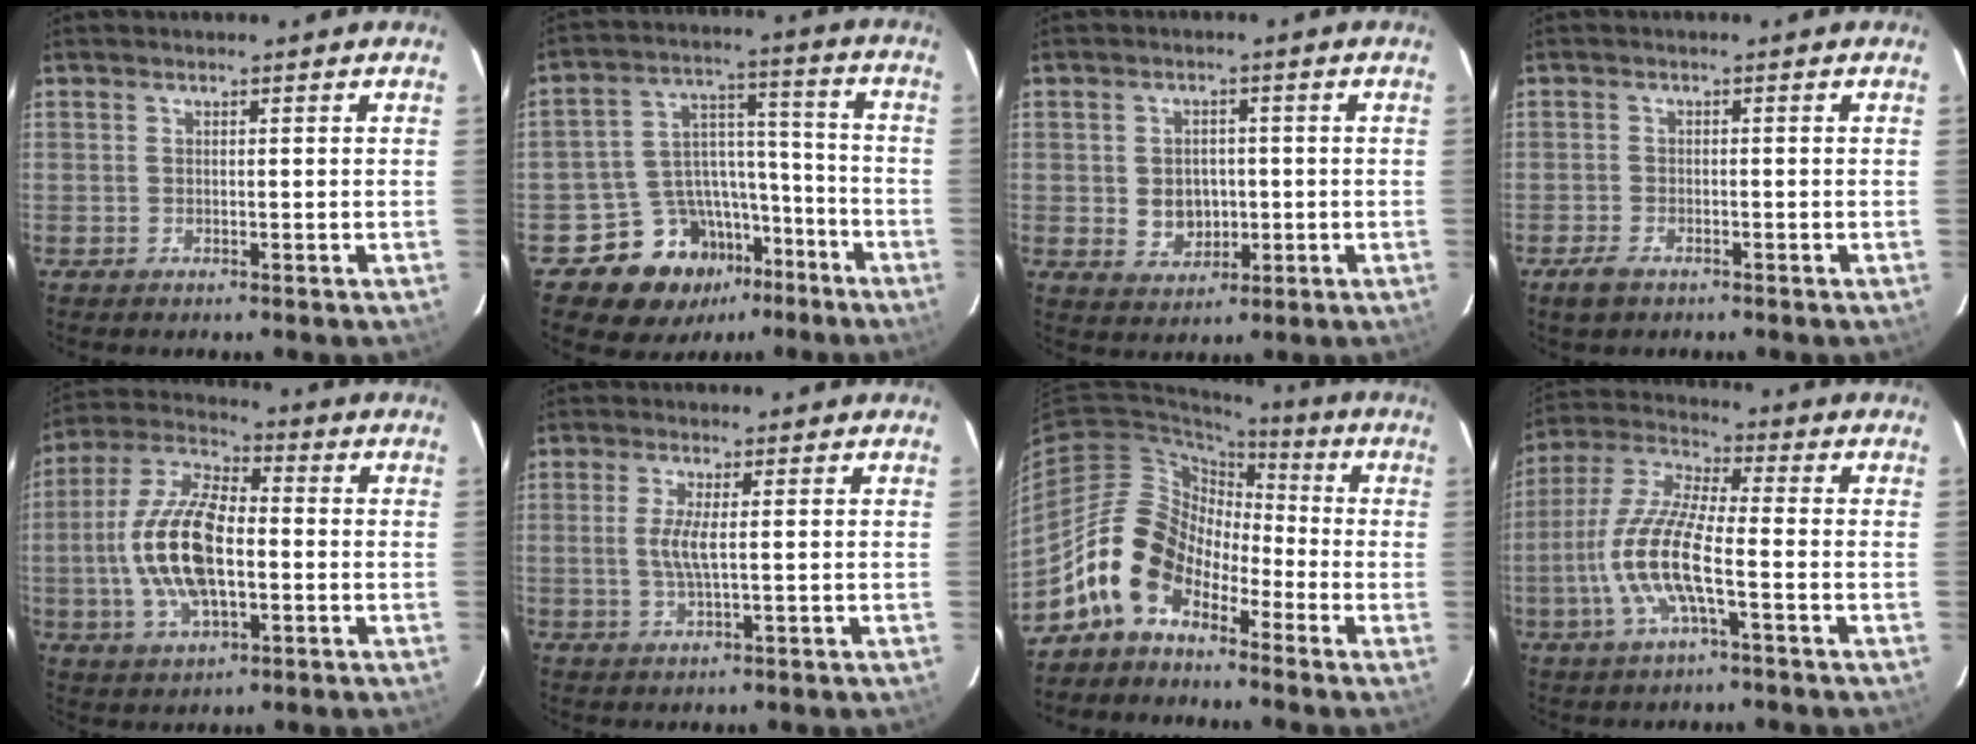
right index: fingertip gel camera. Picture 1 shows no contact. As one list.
[{"total": 14.0, "force": [-9.3, 9.8, 3.8], "torque": [-0.075, 0.058, -0.137]}, {"total": 5.7, "force": [-0.5, 4.9, 2.9], "torque": [-0.058, 0.004, 0.004]}, {"total": 3.3, "force": [-2.3, 1.6, 1.7], "torque": [-0.044, -0.006, -0.046]}, {"total": 15.9, "force": [-2.0, 7.1, 14.0], "torque": [-0.291, 0.006, -0.040]}, {"total": 3.9, "force": [0.2, 0.4, 3.9], "torque": [-0.081, -0.004, 0.002]}, {"total": 11.9, "force": [-6.8, 7.5, 6.3], "torque": [-0.121, 0.026, -0.137]}, {"total": 12.6, "force": [-3.8, 2.3, 11.9], "torque": [-0.255, -0.001, -0.078]}]